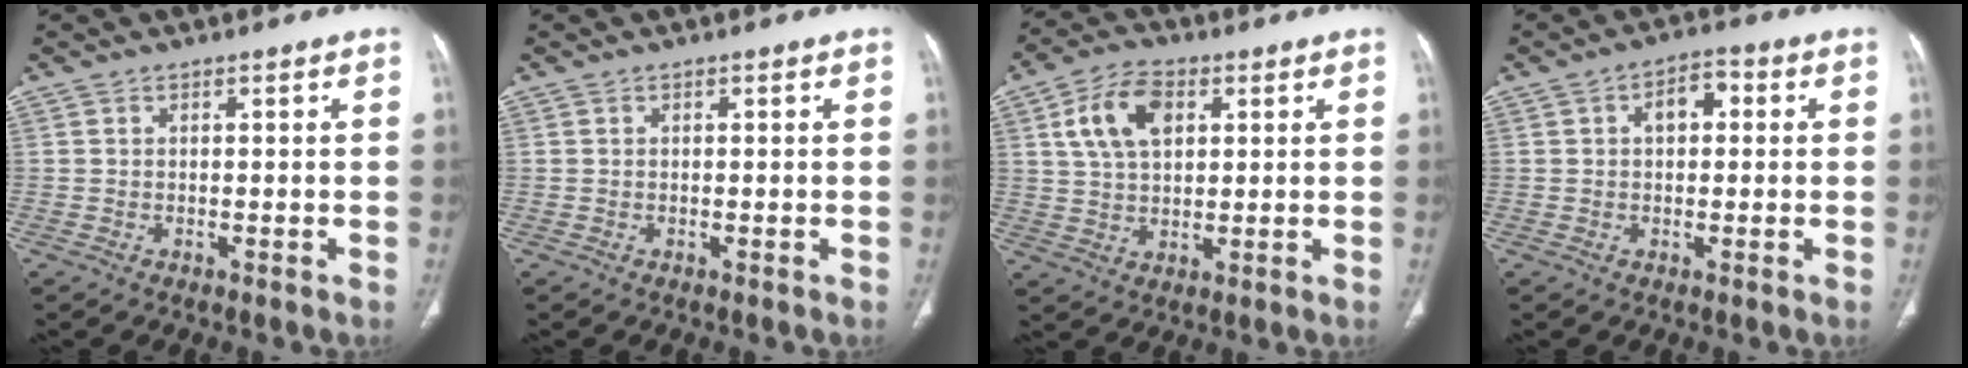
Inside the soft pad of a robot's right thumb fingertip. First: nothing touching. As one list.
[{"total": 0.0}, {"total": 10.5, "force": [3.5, 6.5, 7.4], "torque": [-0.126, 0.001, 0.062]}, {"total": 5.2, "force": [1.0, 3.3, 3.9], "torque": [-0.048, 0.018, 0.008]}]